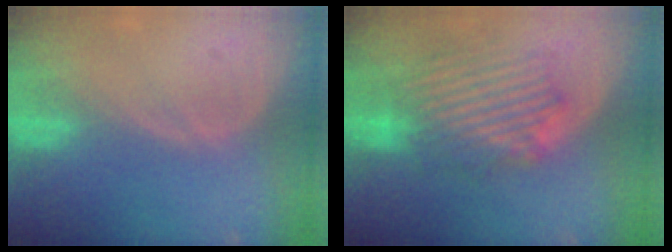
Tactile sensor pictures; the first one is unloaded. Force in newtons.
{"total": 8.4, "press": 8.1, "slide": 2.2}